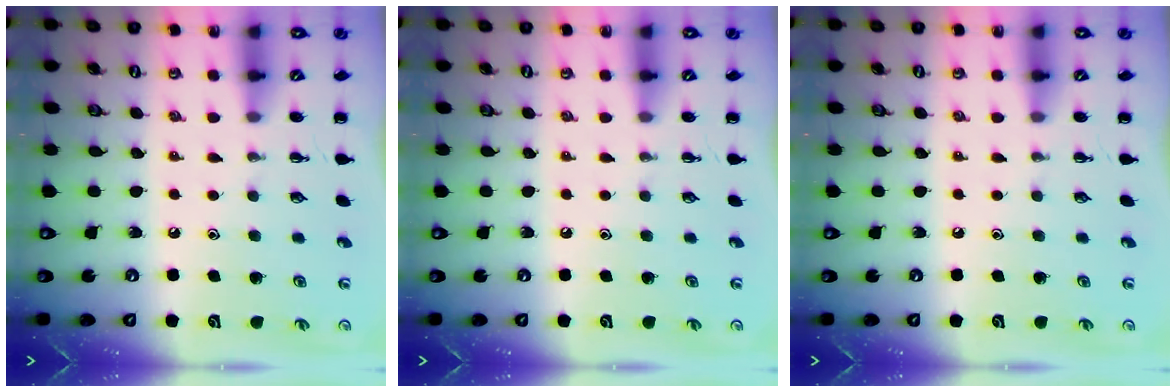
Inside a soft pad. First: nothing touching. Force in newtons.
{"total": 0.0}
{"total": 0.0}